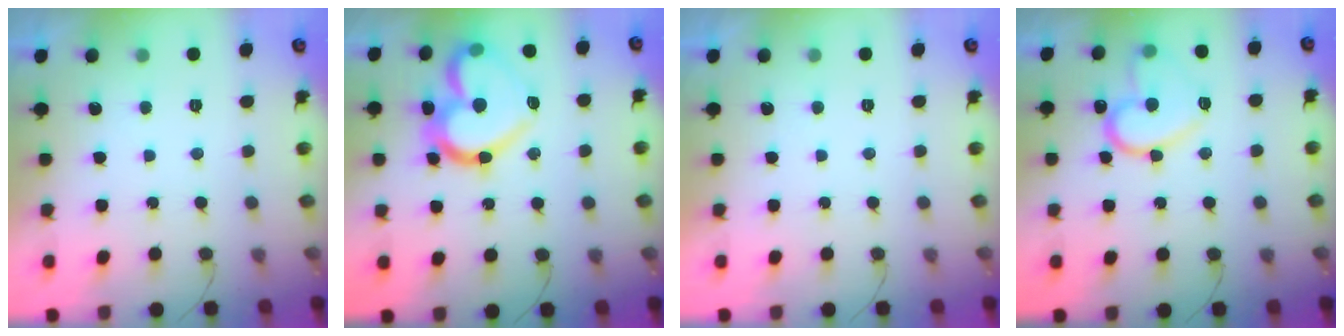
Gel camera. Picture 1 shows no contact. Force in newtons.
{"total": 20.5, "press": 20.3, "slide": 2.6}
{"total": 2.0, "press": 2.0, "slide": 0.1}
{"total": 14.8, "press": 14.8, "slide": 0.7}